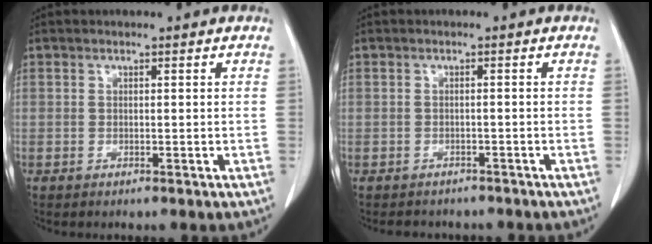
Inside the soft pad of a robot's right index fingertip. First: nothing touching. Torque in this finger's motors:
{"motor_torque": [-0.26, -0.07, -0.36, -0.11]}